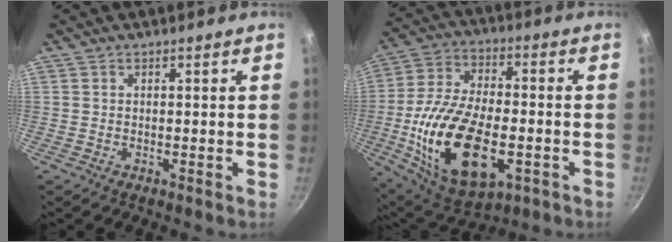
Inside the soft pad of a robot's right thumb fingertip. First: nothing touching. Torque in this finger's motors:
{"motor_torque": [-0.17, 1.53, 2.02, -0.75, 0.56]}